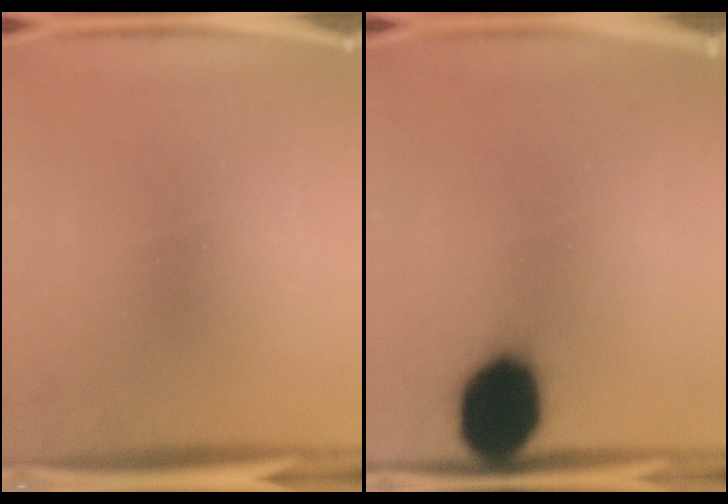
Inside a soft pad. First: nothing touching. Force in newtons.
{"total": 17.0}